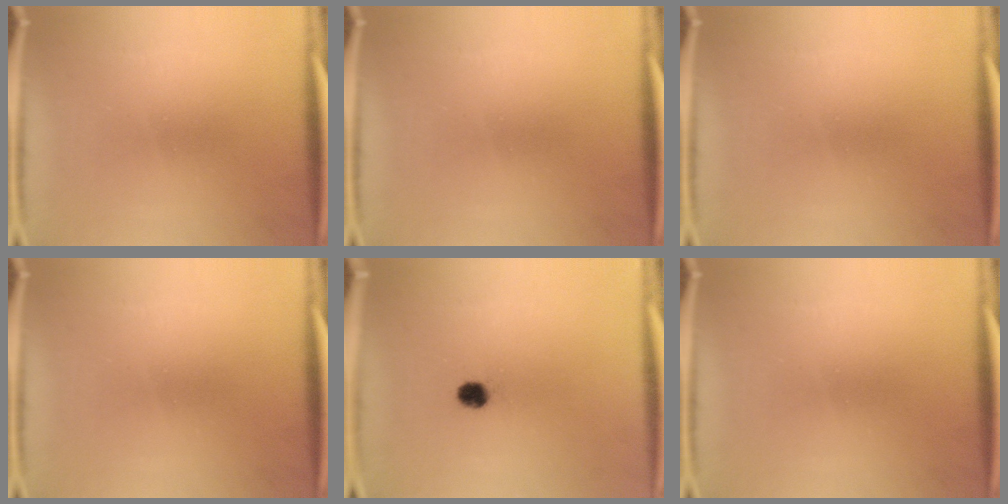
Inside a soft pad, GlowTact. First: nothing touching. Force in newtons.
{"total": 0.0}
{"total": 0.0}
{"total": 0.0}
{"total": 3.2}
{"total": 0.0}